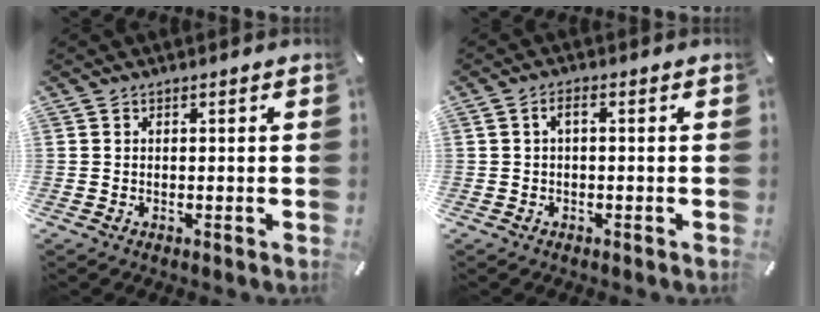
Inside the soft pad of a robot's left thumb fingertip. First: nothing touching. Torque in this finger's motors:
{"motor_torque": [-0.15, 0.71, 0.22, -0.28, 0.19]}